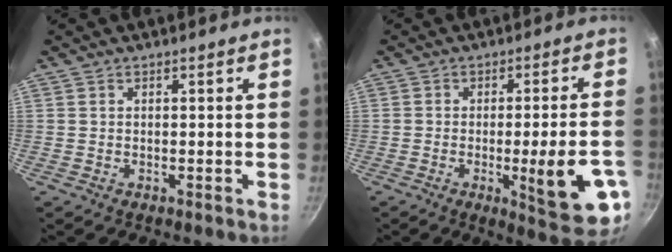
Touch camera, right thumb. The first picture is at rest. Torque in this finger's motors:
{"motor_torque": [1.69, 1.36, 0.42, -0.47, 0.07]}